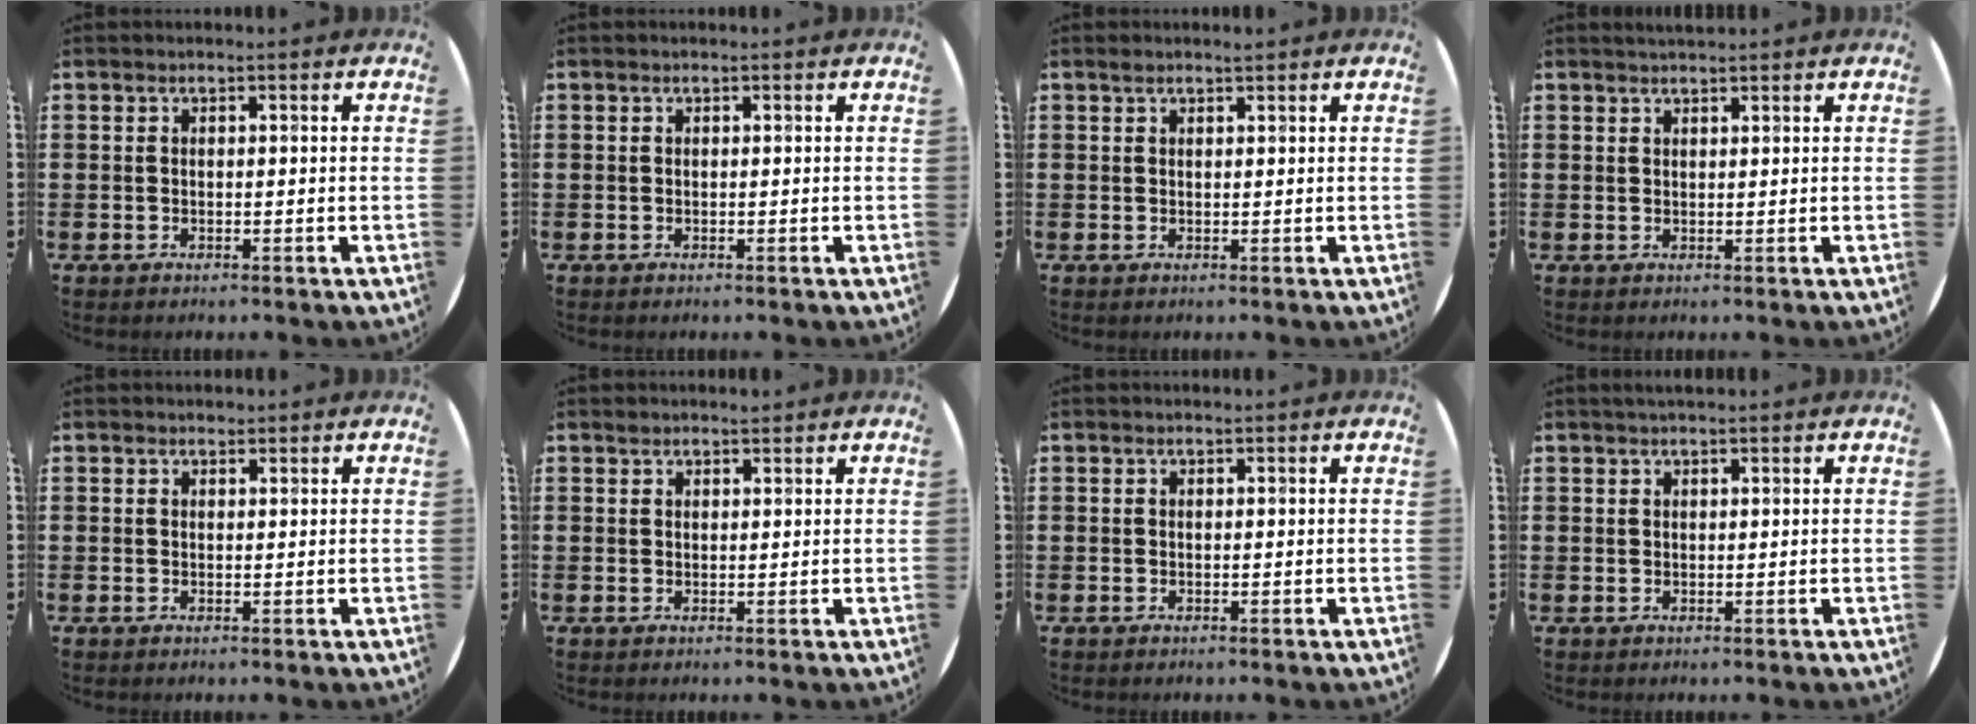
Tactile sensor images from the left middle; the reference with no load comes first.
{"total": 0.0}
{"total": 0.9, "force": [0.9, 0.0, 0.3], "torque": [-0.007, -0.002, 0.016]}
{"total": 1.3, "force": [1.3, 0.2, 0.0], "torque": [-0.001, 0.003, 0.024]}
{"total": 0.7, "force": [0.7, 0.2, 0.0], "torque": [0.008, -0.001, 0.012]}
{"total": 1.0, "force": [1.0, 0.2, 0.0], "torque": [-0.002, 0.001, 0.019]}
{"total": 0.0}
{"total": 0.9, "force": [0.9, 0.3, 0.2], "torque": [-0.005, 0.003, 0.016]}